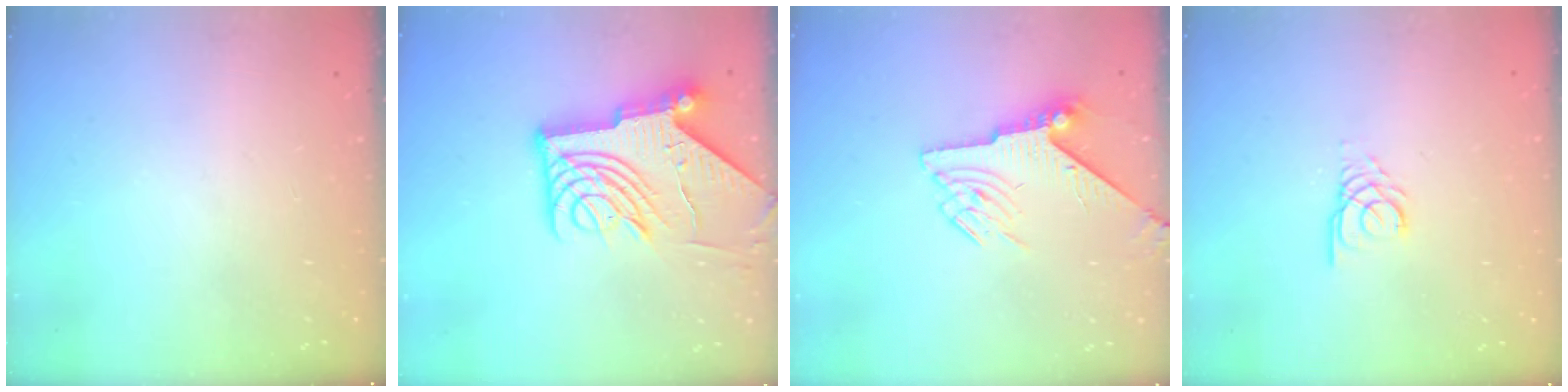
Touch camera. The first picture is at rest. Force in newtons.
{"total": 15.2, "press": 15.1, "slide": 1.5}
{"total": 6.7, "press": 6.6, "slide": 1.0}
{"total": 3.9, "press": 3.9, "slide": 0.3}